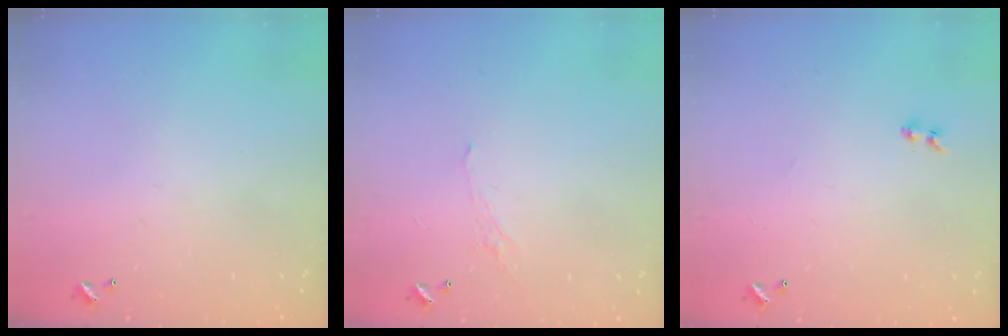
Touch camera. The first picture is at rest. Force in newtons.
{"total": 1.1, "press": 0.8, "slide": 0.7}
{"total": 1.3, "press": 1.1, "slide": 0.7}